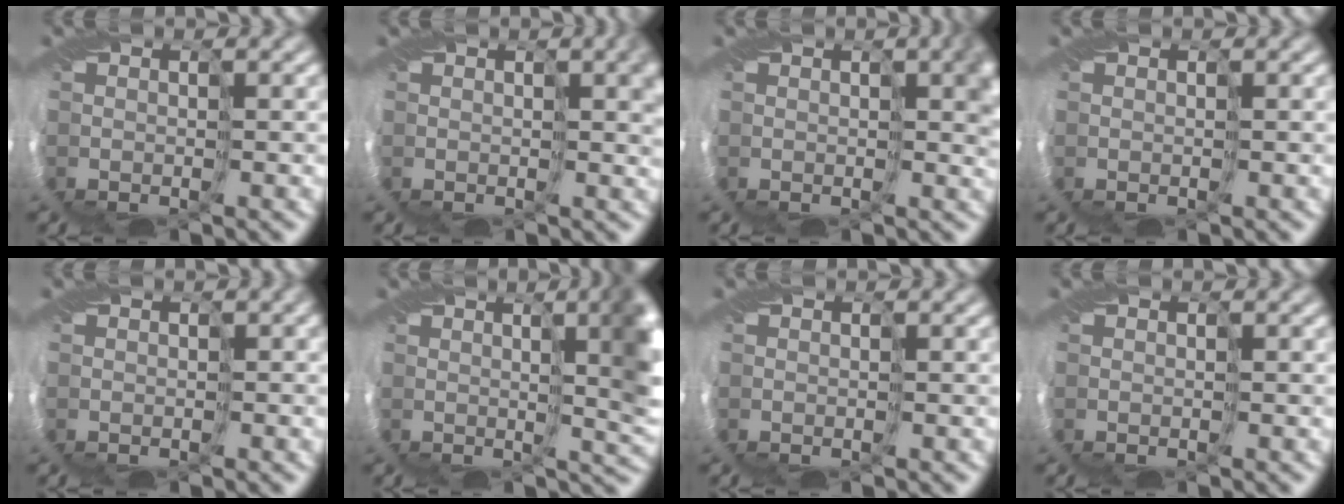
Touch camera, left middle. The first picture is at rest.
{"total": 3.8, "force": [1.5, 1.1, 3.3], "torque": [-0.050, 0.002, 0.025]}
{"total": 4.2, "force": [1.3, 1.4, 3.7], "torque": [-0.053, 0.005, 0.019]}
{"total": 0.0}
{"total": 1.0, "force": [-0.2, 0.8, 0.6], "torque": [-0.003, 0.003, 0.003]}
{"total": 7.9, "force": [2.1, 2.1, 7.4], "torque": [-0.073, 0.013, 0.030]}
{"total": 0.0}
{"total": 0.0}